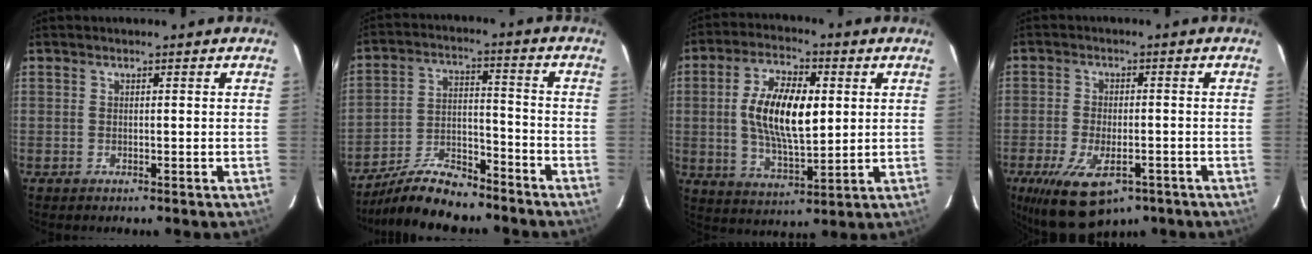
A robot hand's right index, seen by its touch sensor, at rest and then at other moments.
{"total": 12.9, "force": [-11.2, 3.5, 5.4], "torque": [-0.124, 0.002, -0.196]}
{"total": 13.5, "force": [1.7, 5.9, 12.0], "torque": [-0.230, 0.006, 0.034]}
{"total": 16.0, "force": [-8.7, 7.2, 11.3], "torque": [-0.234, -0.033, -0.137]}